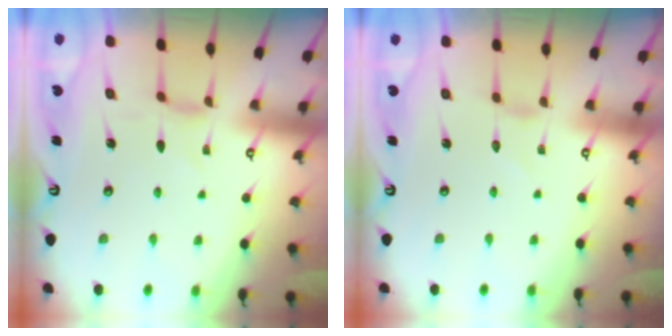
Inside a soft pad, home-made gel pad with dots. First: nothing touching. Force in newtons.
{"total": 0.0}